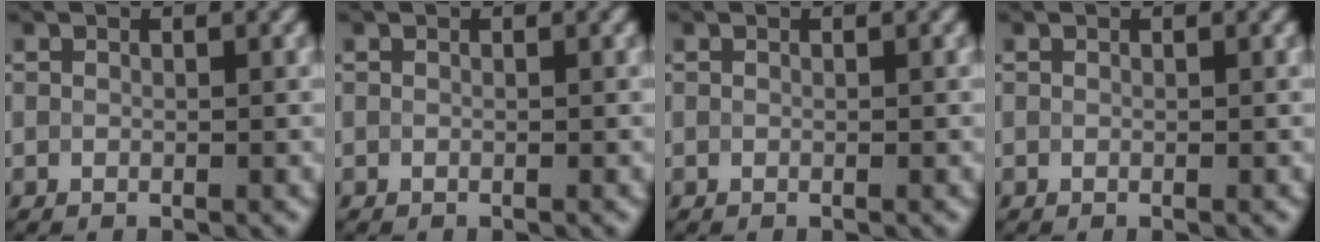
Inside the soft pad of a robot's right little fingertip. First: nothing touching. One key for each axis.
{"total": 0.0}
{"total": 0.0}
{"total": 0.0}